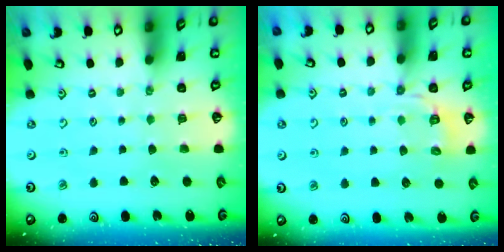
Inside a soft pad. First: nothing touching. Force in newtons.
{"total": 5.1, "press": 4.8, "slide": 1.9}